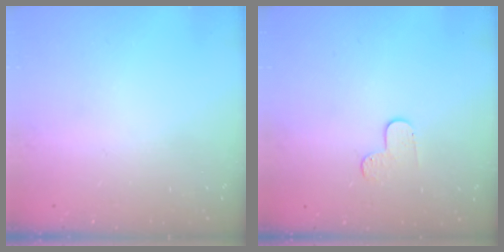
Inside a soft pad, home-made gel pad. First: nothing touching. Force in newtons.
{"total": 3.8, "press": 3.8, "slide": 0.4}